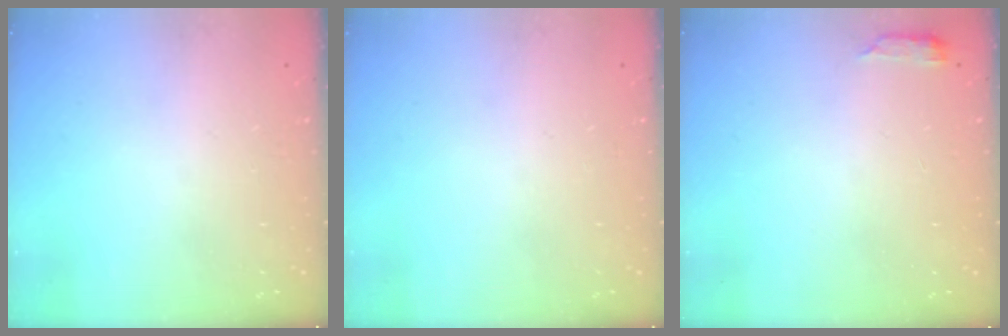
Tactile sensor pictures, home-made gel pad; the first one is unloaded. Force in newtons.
{"total": 0.0}
{"total": 2.9, "press": 2.9, "slide": 0.5}